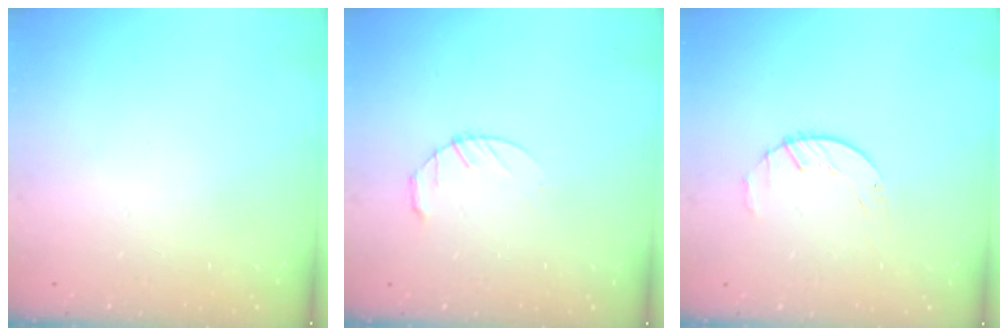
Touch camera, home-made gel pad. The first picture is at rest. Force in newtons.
{"total": 4.4, "press": 4.4, "slide": 0.7}
{"total": 1.6, "press": 1.6, "slide": 0.3}